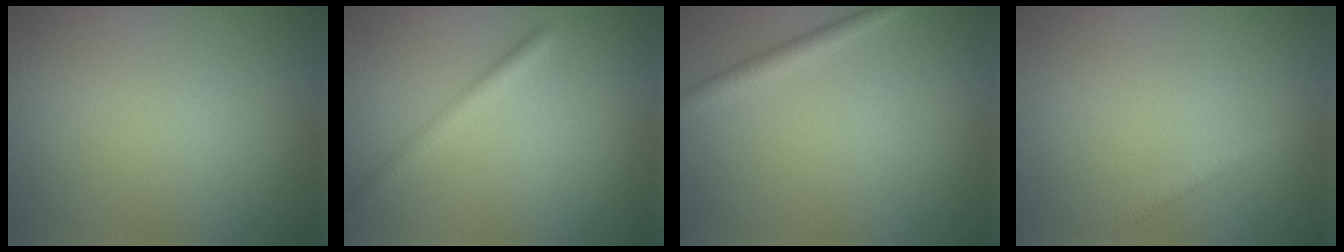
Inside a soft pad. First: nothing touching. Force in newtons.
{"total": 2.2, "press": 2.2, "slide": 0.0}
{"total": 1.9, "press": 1.9, "slide": 0.2}
{"total": 1.1, "press": 1.1, "slide": 0.1}